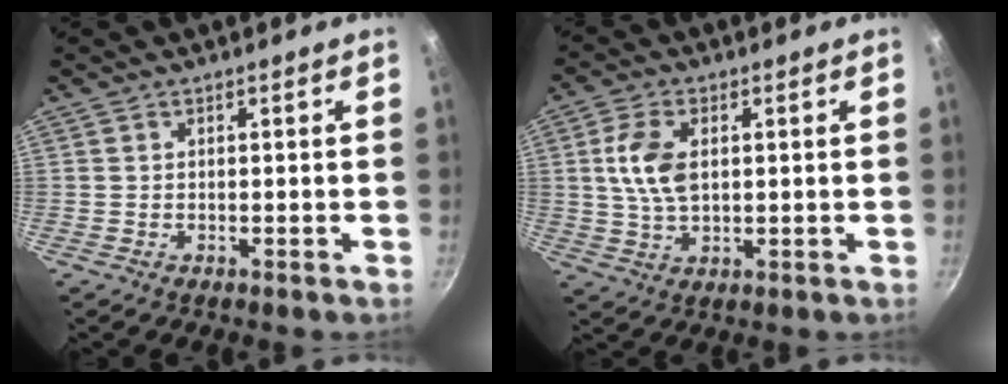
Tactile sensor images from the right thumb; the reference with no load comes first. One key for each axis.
{"total": 8.3, "fx": 1.5, "fy": 4.8, "fz": 6.6, "tx": -0.123, "ty": 0.000, "tz": 0.029}